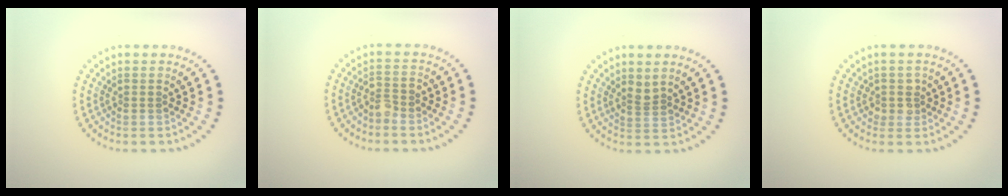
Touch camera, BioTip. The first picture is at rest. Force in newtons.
{"total": 1.6, "press": 1.4, "slide": 0.8}
{"total": 1.5, "press": 1.2, "slide": 0.9}
{"total": 1.5, "press": 1.4, "slide": 0.6}